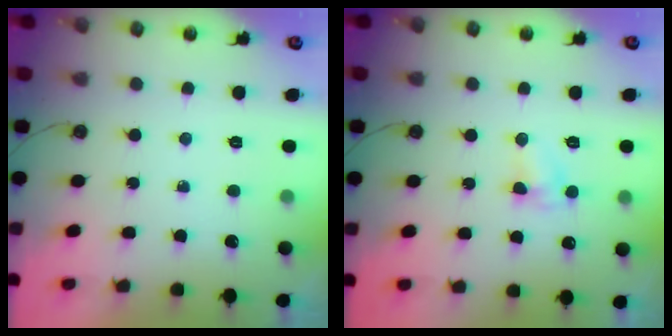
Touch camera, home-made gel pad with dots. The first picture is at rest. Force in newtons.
{"total": 5.8, "press": 5.8, "slide": 0.4}